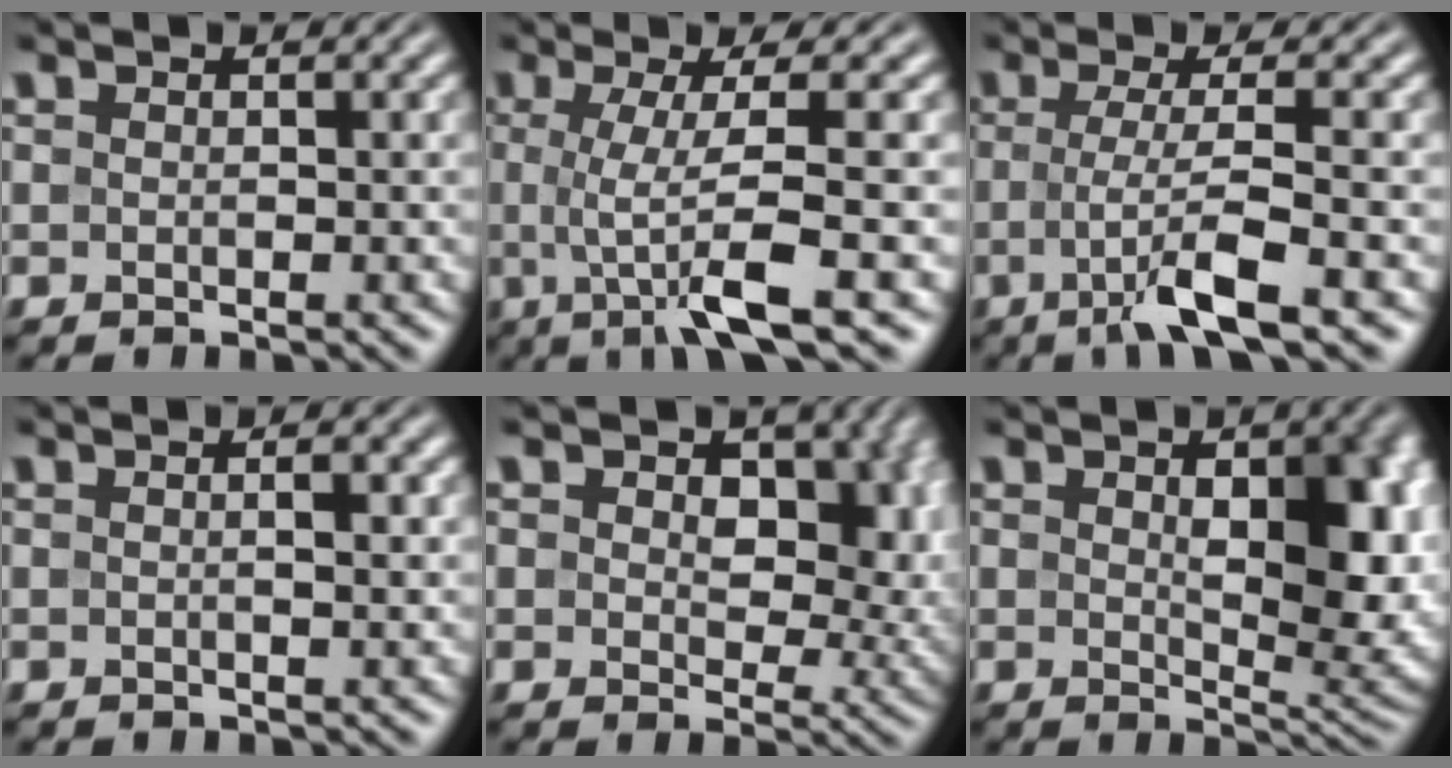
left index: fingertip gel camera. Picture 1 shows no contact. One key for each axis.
{"total": 7.0, "fx": -1.0, "fy": 1.4, "fz": 6.8, "tx": -0.113, "ty": -0.001, "tz": -0.020}
{"total": 5.1, "fx": -1.4, "fy": 0.8, "fz": 4.9, "tx": -0.085, "ty": -0.004, "tz": -0.031}
{"total": 1.4, "fx": 0.1, "fy": 0.2, "fz": 1.4, "tx": -0.023, "ty": 0.003, "tz": 0.001}
{"total": 9.7, "fx": 2.2, "fy": 6.4, "fz": 6.9, "tx": -0.081, "ty": 0.002, "tz": 0.024}
{"total": 9.5, "fx": 1.0, "fy": 4.9, "fz": 8.0, "tx": -0.104, "ty": -0.009, "tz": 0.030}